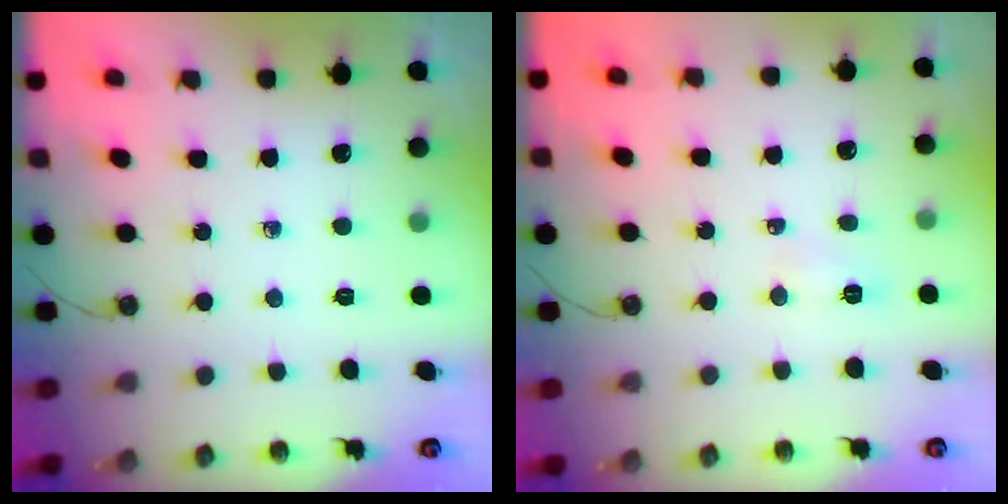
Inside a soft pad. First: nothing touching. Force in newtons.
{"total": 16.7, "press": 5.3, "slide": 15.8}